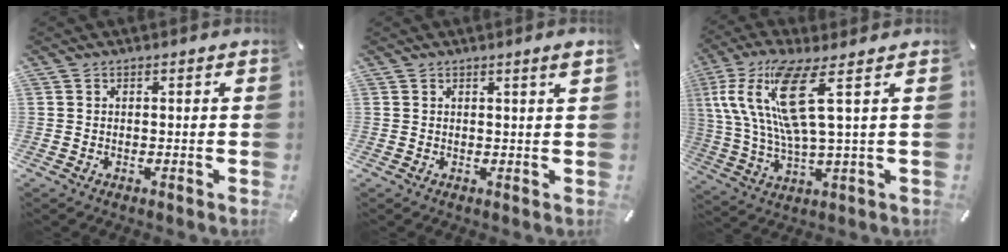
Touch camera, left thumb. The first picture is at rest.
{"total": 2.0, "force": [1.0, 0.0, 1.8], "torque": [-0.027, -0.003, 0.014]}
{"total": 16.9, "force": [5.6, 3.1, 15.7], "torque": [-0.339, -0.017, 0.083]}